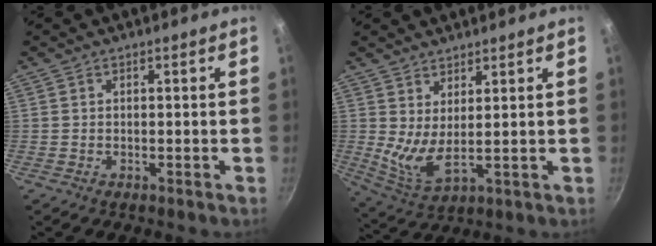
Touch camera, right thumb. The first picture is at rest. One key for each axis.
{"total": 6.7, "fx": 3.2, "fy": 2.1, "fz": 5.6, "tx": -0.104, "ty": -0.042, "tz": 0.061}